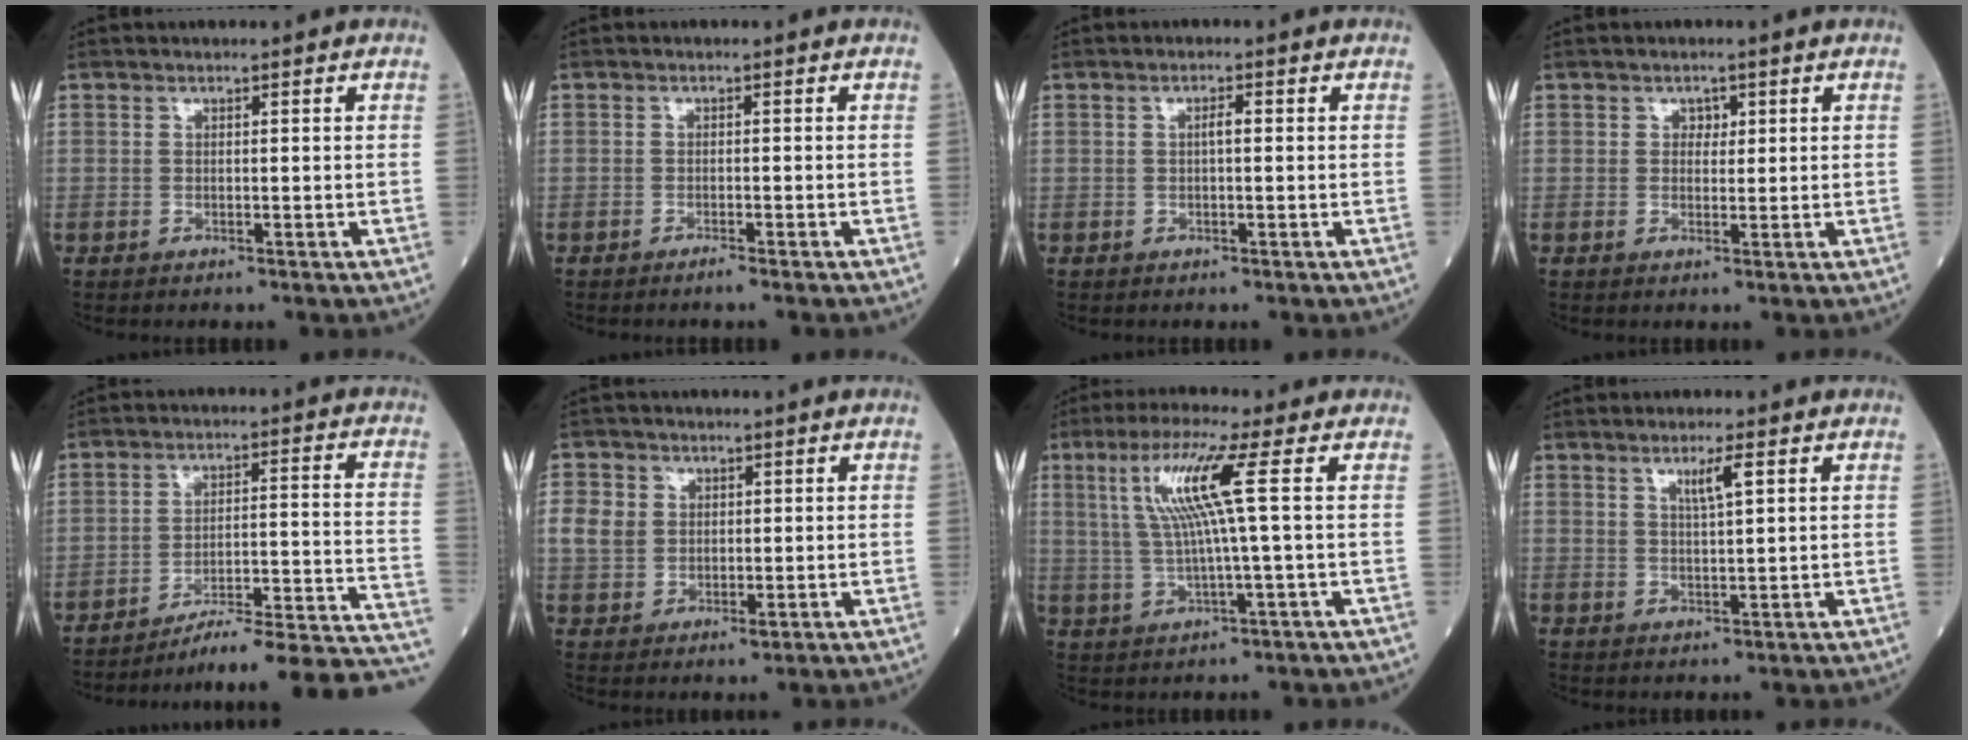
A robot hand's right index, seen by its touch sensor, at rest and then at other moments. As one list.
[{"total": 1.4, "force": [-1.1, -0.2, 0.8], "torque": [-0.018, -0.003, -0.015]}, {"total": 1.2, "force": [0.0, 0.2, 1.2], "torque": [-0.022, 0.005, -0.001]}, {"total": 1.4, "force": [0.6, 1.1, 0.7], "torque": [-0.005, -0.001, 0.007]}, {"total": 22.2, "force": [-20.8, -0.9, 7.6], "torque": [-0.043, 0.003, -0.280]}, {"total": 5.3, "force": [1.3, 4.6, 2.3], "torque": [-0.045, 0.008, 0.027]}, {"total": 9.1, "force": [2.4, -1.2, 8.7], "torque": [-0.173, 0.012, 0.050]}, {"total": 3.4, "force": [1.7, 0.1, 2.9], "torque": [-0.053, -0.002, 0.030]}]